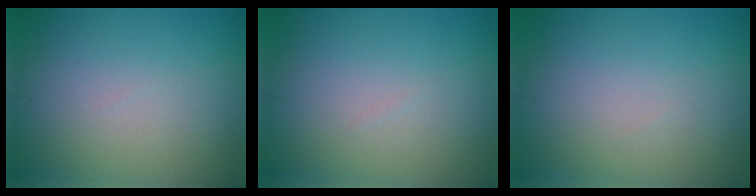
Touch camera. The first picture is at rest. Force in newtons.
{"total": 0.0}
{"total": 0.0}